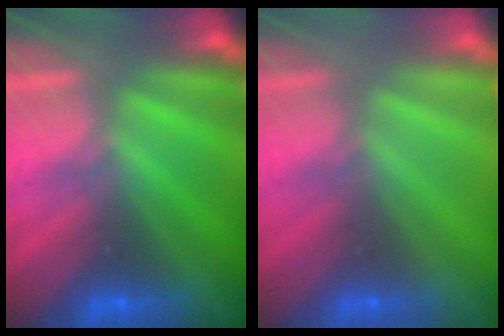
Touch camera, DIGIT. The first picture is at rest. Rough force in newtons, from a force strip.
{"total": 2.9}